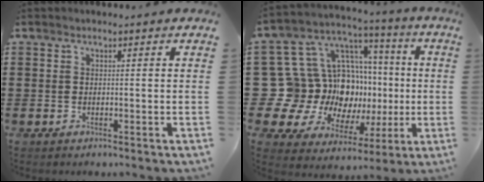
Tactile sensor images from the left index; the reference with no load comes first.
{"total": 17.8, "force": [-0.9, 16.1, 7.4], "torque": [-0.170, -0.041, 0.025]}